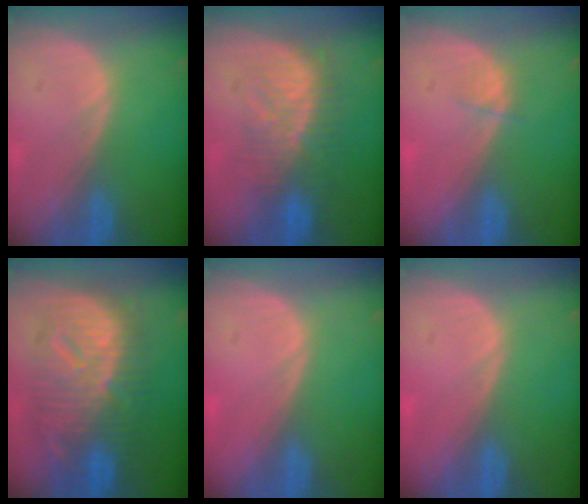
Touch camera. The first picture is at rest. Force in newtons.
{"total": 8.1, "press": 7.9, "slide": 1.7}
{"total": 1.1, "press": 1.0, "slide": 0.4}
{"total": 12.5, "press": 12.4, "slide": 1.1}
{"total": 0.6, "press": 0.0, "slide": 0.6}
{"total": 0.6, "press": 0.0, "slide": 0.6}